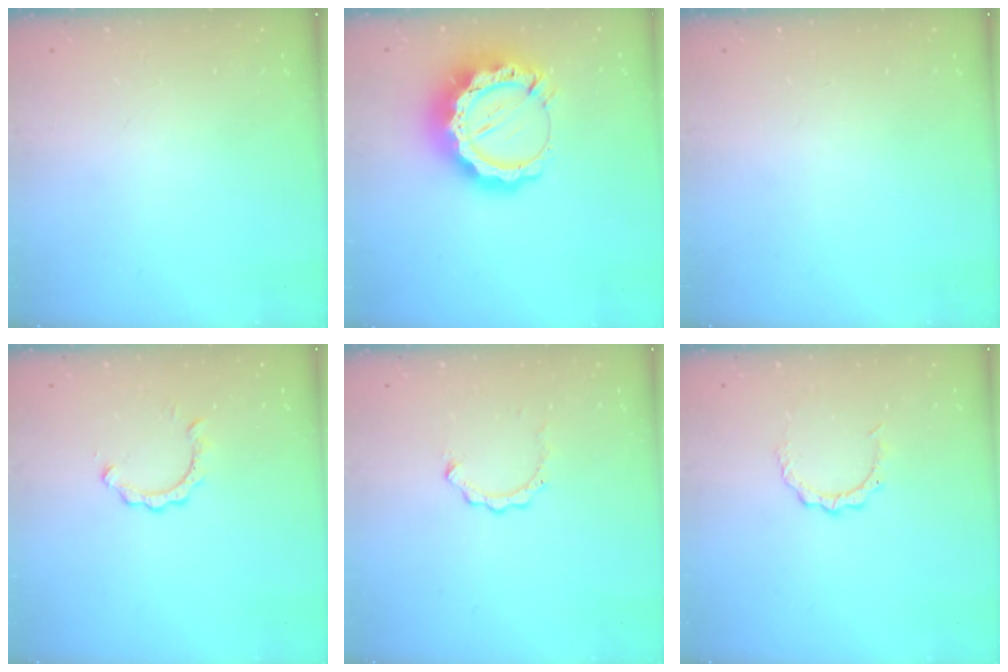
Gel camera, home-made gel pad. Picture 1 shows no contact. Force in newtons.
{"total": 17.8, "press": 17.7, "slide": 1.6}
{"total": 0.0}
{"total": 2.3, "press": 2.3, "slide": 0.2}
{"total": 2.7, "press": 2.7, "slide": 0.3}
{"total": 3.0, "press": 3.0, "slide": 0.2}